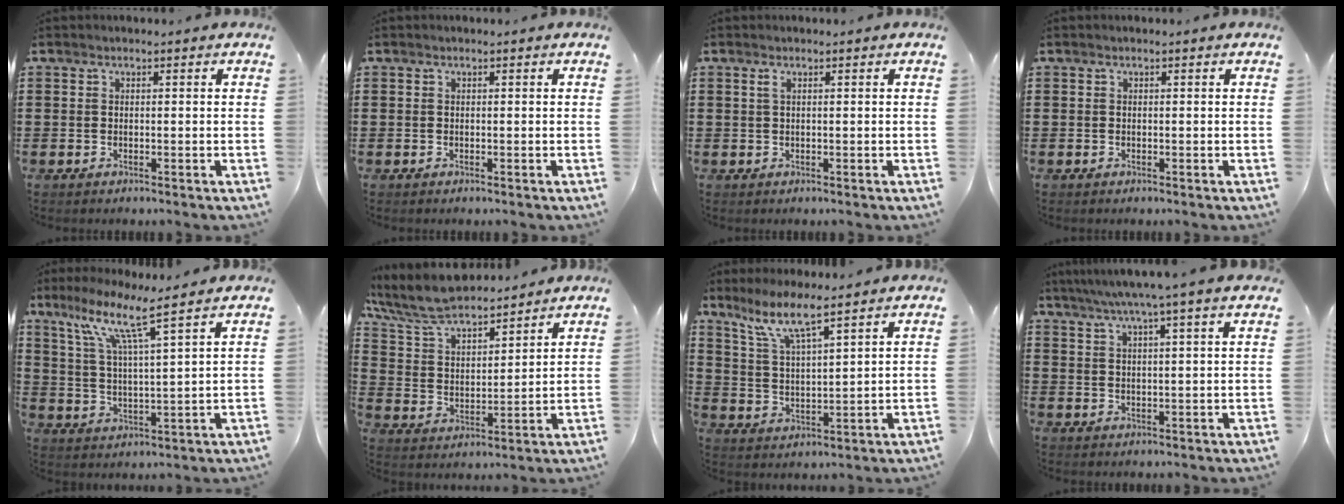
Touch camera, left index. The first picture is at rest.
{"total": 0.0}
{"total": 0.9, "force": [0.3, 0.1, 0.9], "torque": [-0.018, 0.001, 0.006]}
{"total": 0.0}
{"total": 8.8, "force": [6.6, -0.3, 5.9], "torque": [-0.137, -0.033, 0.110]}
{"total": 8.5, "force": [7.7, 1.5, 3.3], "torque": [-0.098, -0.038, 0.134]}
{"total": 6.9, "force": [5.8, 0.2, 3.9], "torque": [-0.096, -0.020, 0.101]}
{"total": 5.1, "force": [4.0, -1.0, 3.0], "torque": [-0.069, -0.013, 0.066]}